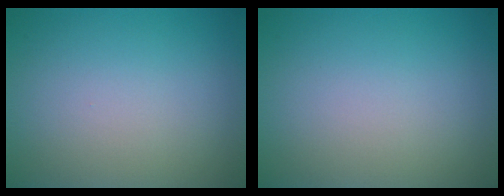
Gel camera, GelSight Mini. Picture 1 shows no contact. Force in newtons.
{"total": 0.0}